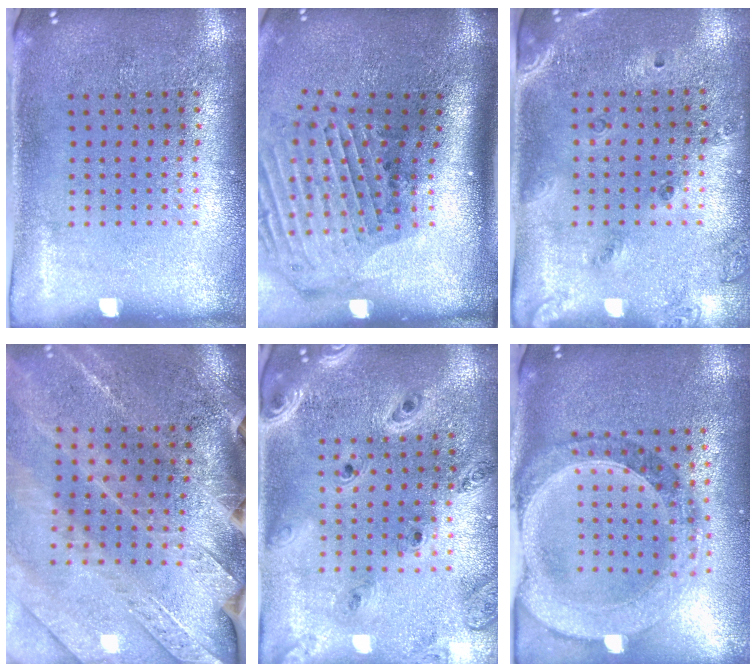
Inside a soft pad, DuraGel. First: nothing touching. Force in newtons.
{"total": 2.9, "press": 2.1, "slide": 2.0}
{"total": 1.5, "press": 1.3, "slide": 0.7}
{"total": 2.8, "press": 2.8, "slide": 0.7}
{"total": 1.6, "press": 1.6, "slide": 0.3}
{"total": 1.6, "press": 1.5, "slide": 0.5}